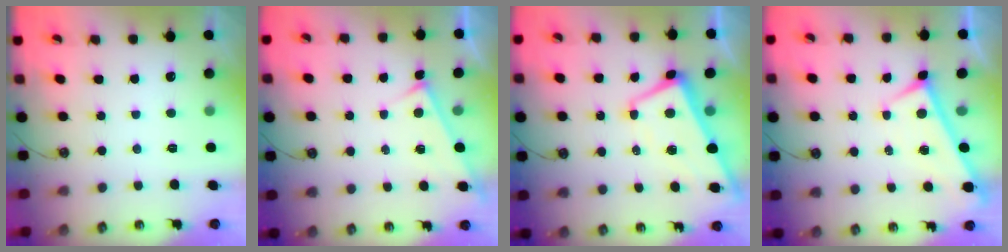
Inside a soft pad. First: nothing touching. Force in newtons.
{"total": 6.2, "press": 6.2, "slide": 0.2}
{"total": 1.1, "press": 0.7, "slide": 0.8}
{"total": 0.0}